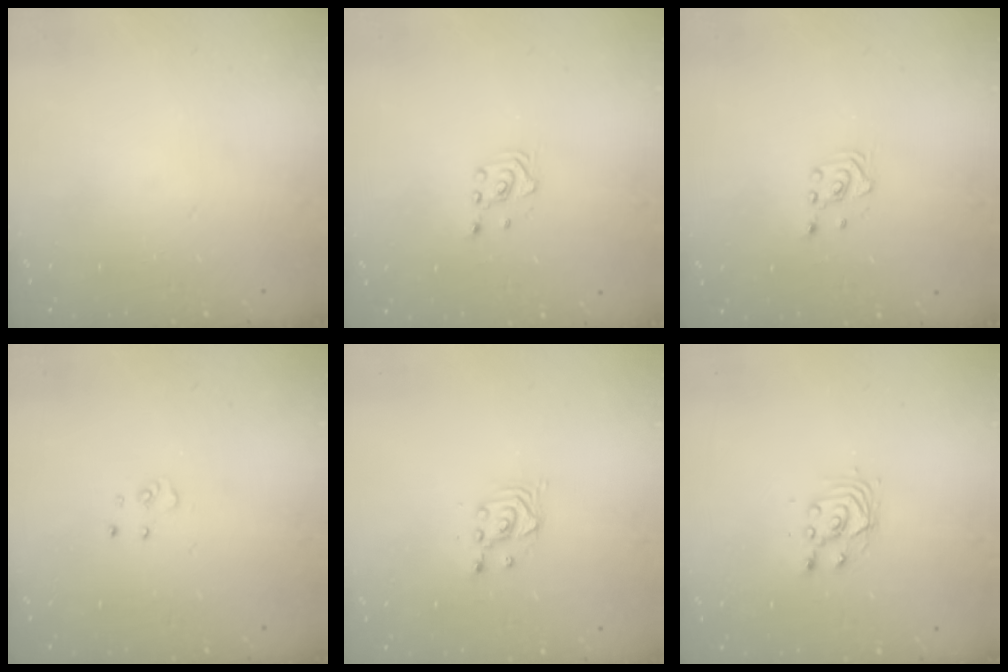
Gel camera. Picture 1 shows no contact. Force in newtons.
{"total": 1.6, "press": 1.5, "slide": 0.2}
{"total": 1.6, "press": 1.5, "slide": 0.2}
{"total": 3.4, "press": 3.4, "slide": 0.3}
{"total": 2.5, "press": 2.5, "slide": 0.2}
{"total": 3.6, "press": 3.6, "slide": 0.3}